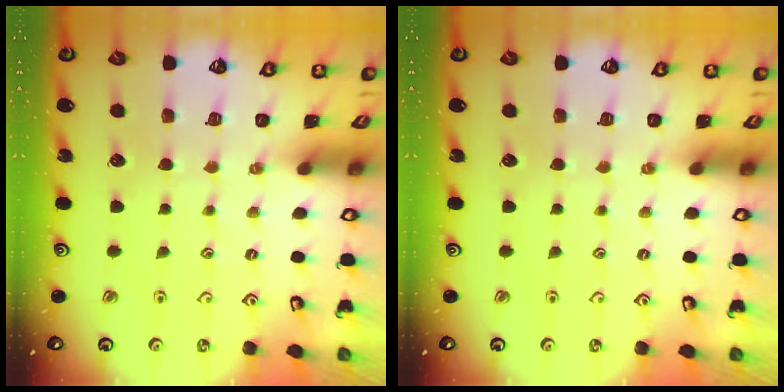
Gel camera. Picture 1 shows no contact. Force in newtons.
{"total": 0.0}